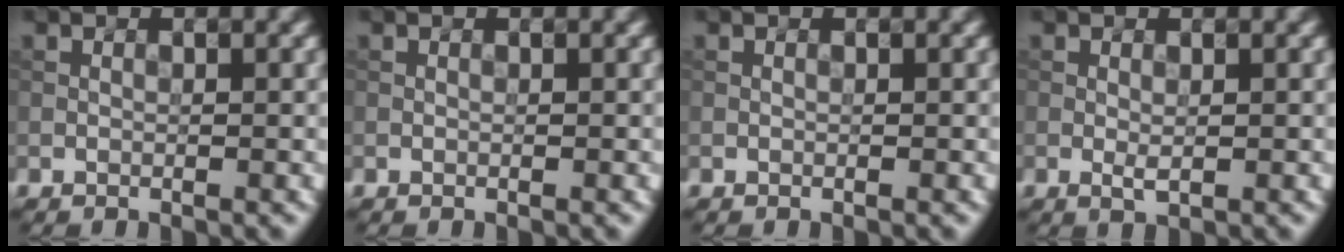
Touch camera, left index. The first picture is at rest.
{"total": 0.0}
{"total": 0.0}
{"total": 1.1, "force": [0.0, 0.4, 1.0], "torque": [-0.019, -0.003, 0.000]}